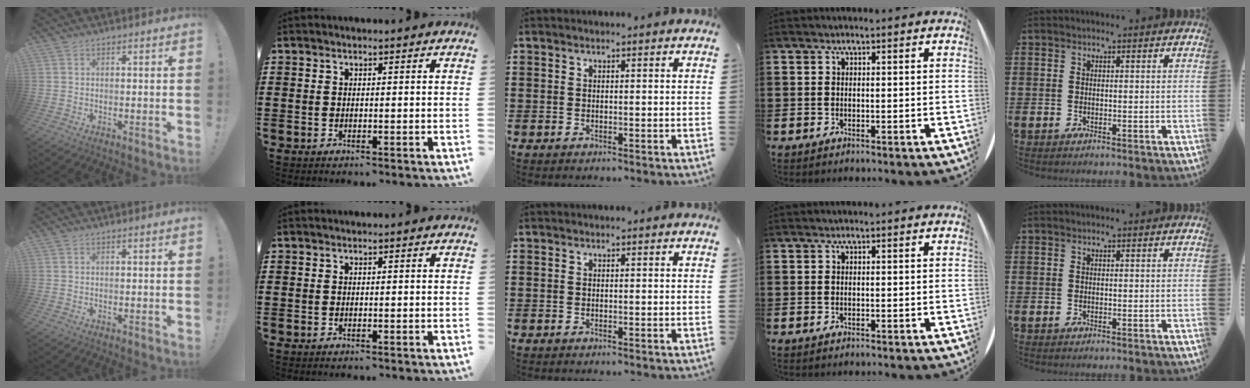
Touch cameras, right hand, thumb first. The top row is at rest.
{}